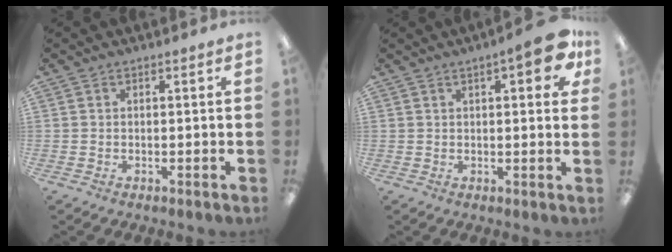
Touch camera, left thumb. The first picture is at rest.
{"total": 8.4, "force": [3.6, 2.8, 7.0], "torque": [-0.087, -0.008, 0.055]}